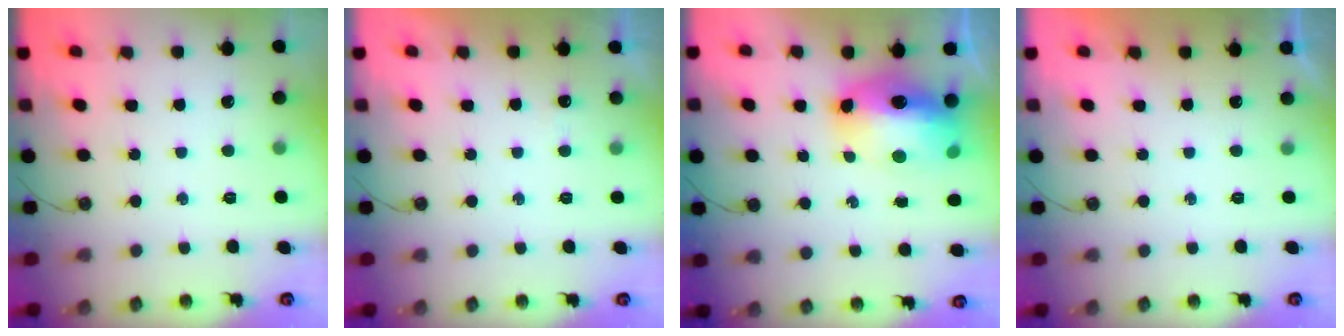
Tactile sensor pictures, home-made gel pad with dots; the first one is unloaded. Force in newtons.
{"total": 2.5, "press": 2.4, "slide": 0.5}
{"total": 16.2, "press": 16.1, "slide": 1.6}
{"total": 0.0}